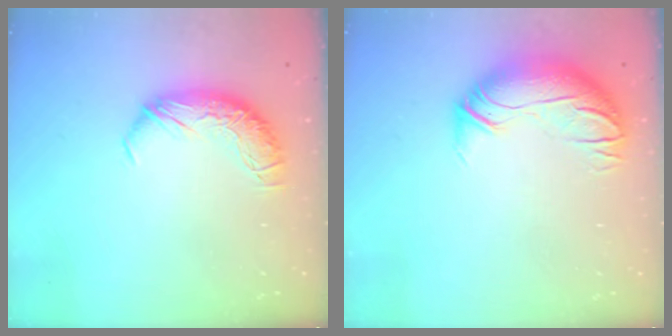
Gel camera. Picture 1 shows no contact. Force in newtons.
{"total": 3.0, "press": 0.6, "slide": 2.9}